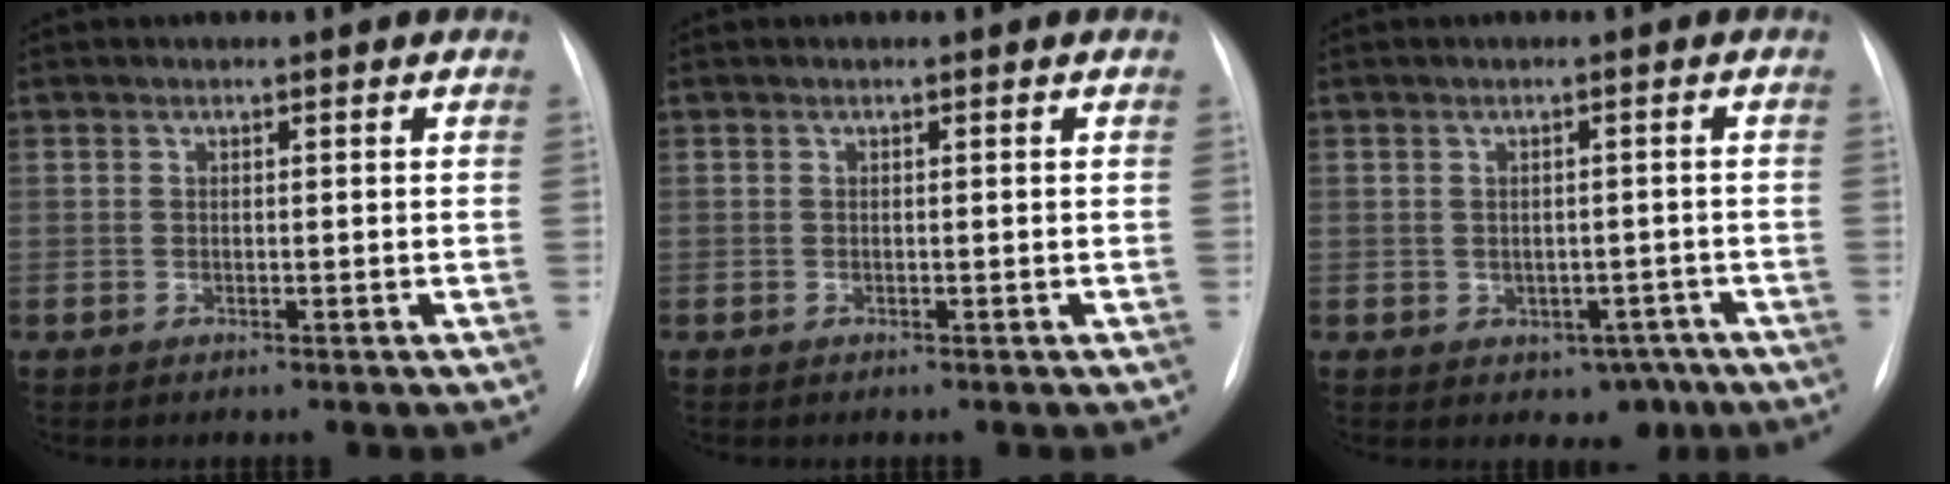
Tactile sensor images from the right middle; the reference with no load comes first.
{"total": 0.0}
{"total": 4.0, "force": [-1.8, 3.2, 1.7], "torque": [-0.012, 0.013, -0.011]}